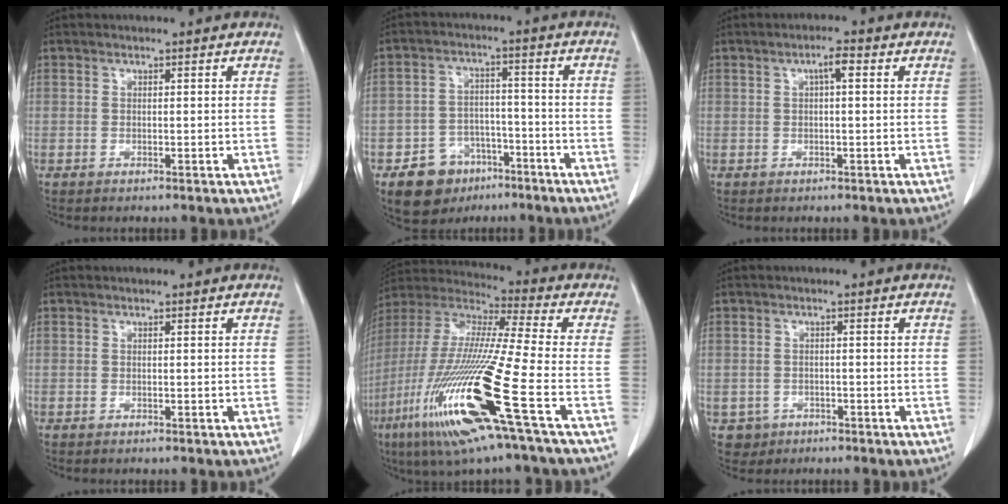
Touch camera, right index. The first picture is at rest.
{"total": 8.3, "force": [-4.9, 6.3, 2.4], "torque": [-0.041, 0.016, -0.073]}
{"total": 2.6, "force": [0.8, 0.5, 2.4], "torque": [-0.041, 0.008, 0.012]}
{"total": 0.0}
{"total": 22.4, "force": [-8.8, 0.1, 20.5], "torque": [-0.446, -0.049, -0.178]}
{"total": 2.8, "force": [-1.1, 2.6, 0.1], "torque": [0.001, 0.008, -0.014]}